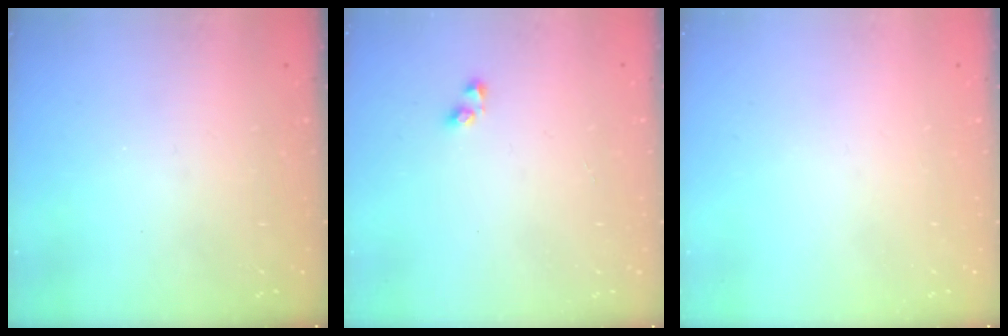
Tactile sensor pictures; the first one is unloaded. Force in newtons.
{"total": 3.1, "press": 3.1, "slide": 0.2}
{"total": 0.0}